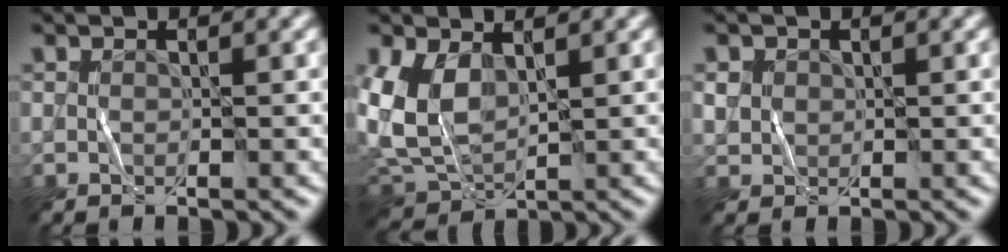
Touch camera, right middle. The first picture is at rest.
{"total": 4.7, "force": [1.3, 3.2, 3.2], "torque": [-0.082, -0.009, 0.024]}
{"total": 1.3, "force": [0.2, 1.3, 0.2], "torque": [-0.007, -0.002, 0.006]}